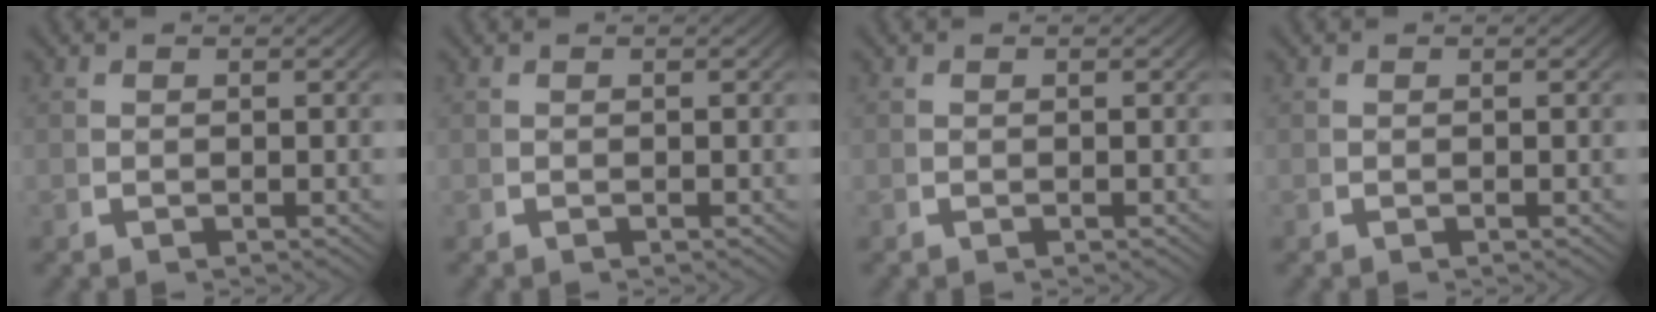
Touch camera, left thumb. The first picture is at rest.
{"total": 0.0}
{"total": 0.0}
{"total": 0.0}